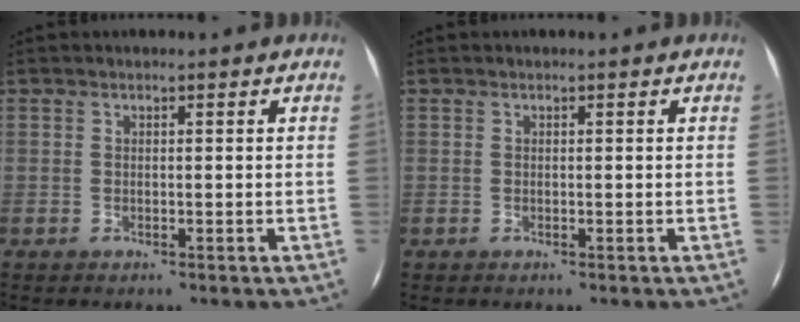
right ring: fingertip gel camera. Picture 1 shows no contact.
{"total": 0.0}